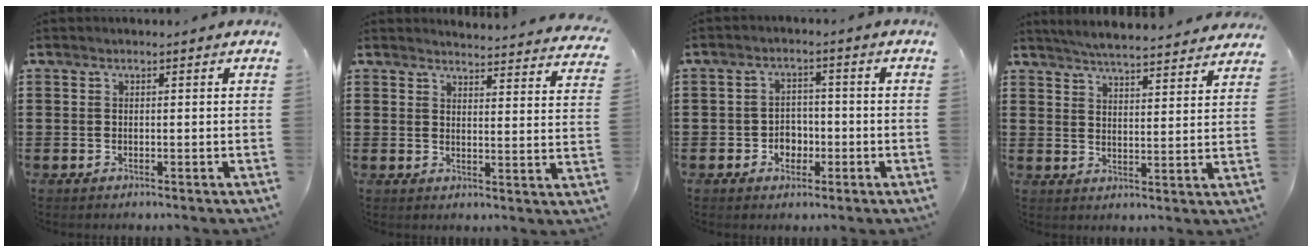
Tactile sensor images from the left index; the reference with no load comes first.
{"total": 3.5, "force": [3.5, -0.3, 0.3], "torque": [-0.013, -0.028, 0.059]}
{"total": 3.2, "force": [-1.3, 2.6, 1.4], "torque": [-0.034, 0.004, -0.029]}
{"total": 4.9, "force": [4.8, -0.5, 0.9], "torque": [-0.036, -0.029, 0.084]}